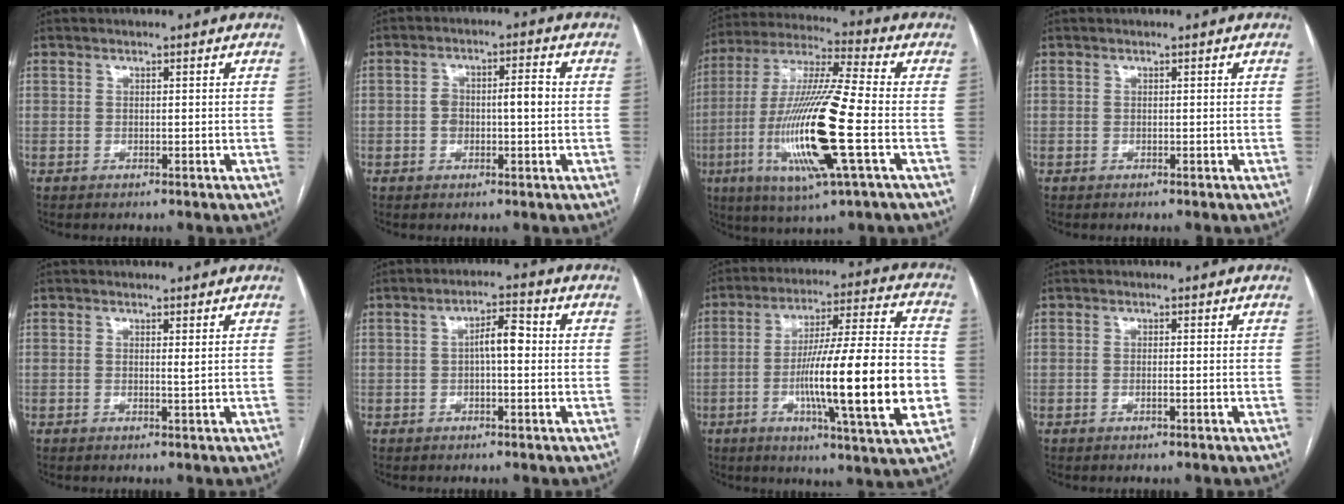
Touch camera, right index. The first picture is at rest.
{"total": 5.5, "force": [-0.1, 2.3, 5.1], "torque": [-0.093, 0.023, 0.001]}
{"total": 19.3, "force": [-4.7, 1.0, 18.7], "torque": [-0.388, -0.019, -0.089]}
{"total": 0.0}
{"total": 0.7, "force": [0.3, 0.0, 0.7], "torque": [-0.012, -0.002, 0.004]}
{"total": 4.5, "force": [0.3, 1.4, 4.3], "torque": [-0.073, 0.018, 0.002]}
{"total": 21.6, "force": [-4.3, 1.0, 21.1], "torque": [-0.315, -0.001, -0.066]}
{"total": 1.0, "force": [-0.3, 0.1, 0.9], "torque": [-0.018, 0.000, -0.004]}